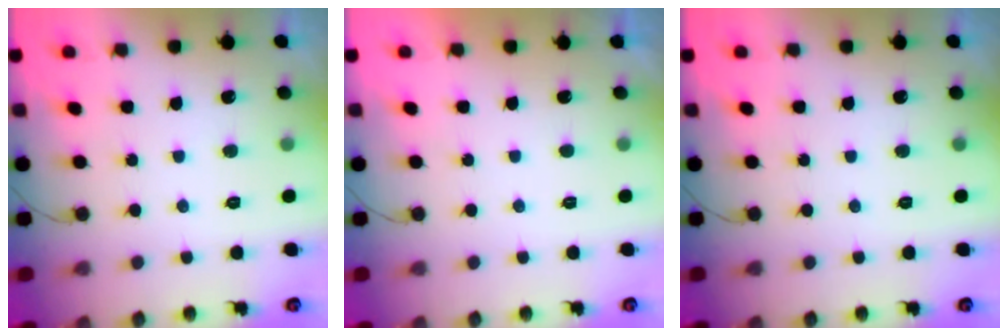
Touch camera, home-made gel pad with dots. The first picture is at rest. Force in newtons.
{"total": 2.1, "press": 2.1, "slide": 0.4}
{"total": 0.0}